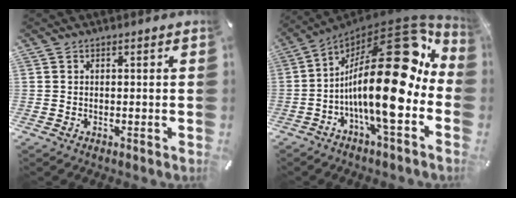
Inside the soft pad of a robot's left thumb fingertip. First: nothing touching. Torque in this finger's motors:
{"motor_torque": [1.40, 3.36, 2.77, 0.00, 0.36]}